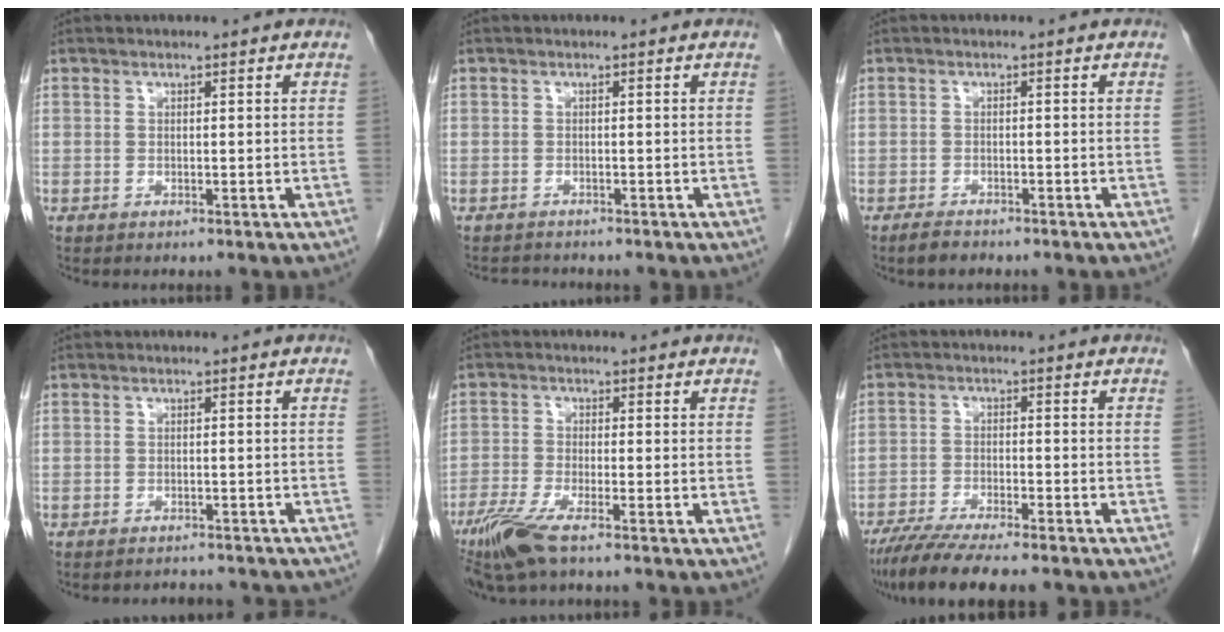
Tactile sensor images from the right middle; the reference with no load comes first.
{"total": 1.8, "force": [-1.7, 0.5, -0.2], "torque": [0.002, -0.007, -0.029]}
{"total": 2.1, "force": [-1.8, 0.7, 0.9], "torque": [-0.026, -0.003, -0.026]}
{"total": 7.8, "force": [-7.1, 2.6, 2.0], "torque": [-0.022, 0.002, -0.070]}
{"total": 6.4, "force": [-4.4, 0.7, 4.6], "torque": [-0.100, -0.018, -0.087]}
{"total": 10.3, "force": [-8.5, 1.2, 5.8], "torque": [-0.093, -0.022, -0.134]}